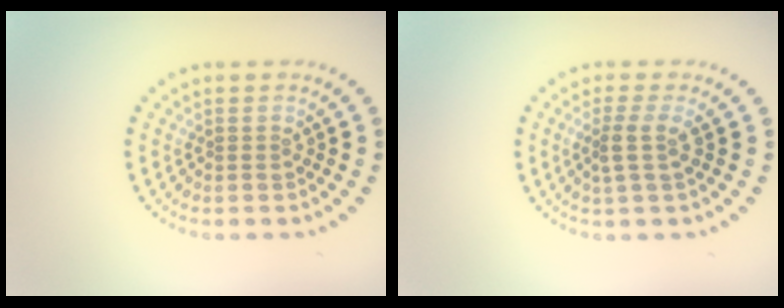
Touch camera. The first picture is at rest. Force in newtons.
{"total": 2.1, "press": 1.6, "slide": 1.4}